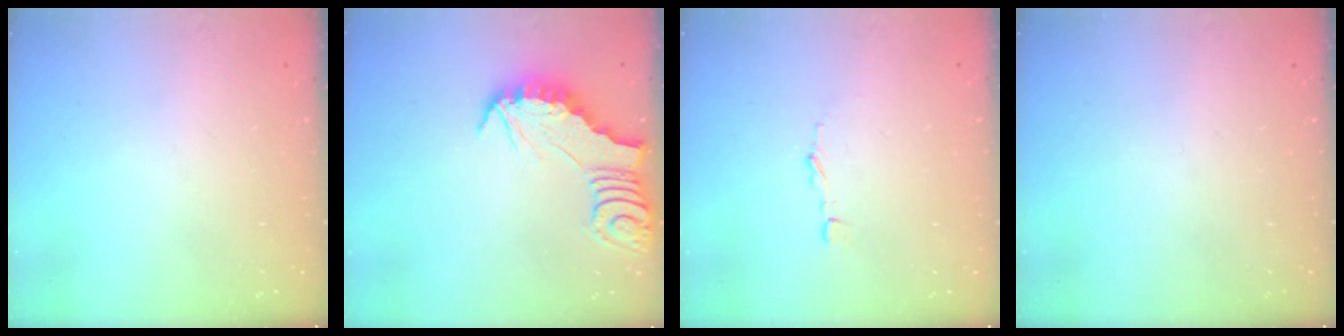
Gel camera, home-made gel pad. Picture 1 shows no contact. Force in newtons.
{"total": 2.9, "press": 2.8, "slide": 0.3}
{"total": 3.2, "press": 3.2, "slide": 0.3}
{"total": 0.0}